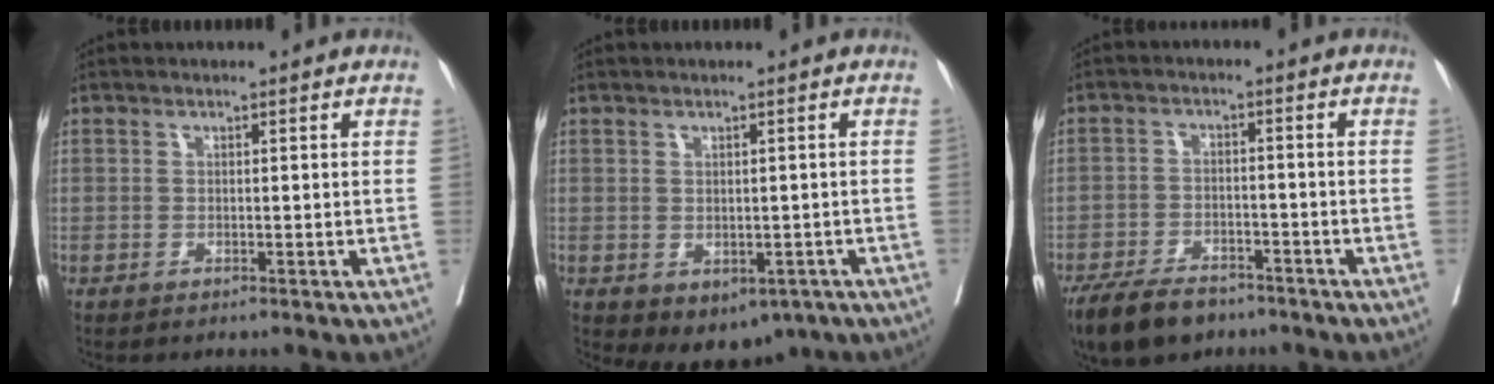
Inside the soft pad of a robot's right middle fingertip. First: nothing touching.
{"total": 6.0, "force": [-3.0, 4.1, 3.1], "torque": [-0.023, 0.003, -0.030]}
{"total": 9.0, "force": [-7.0, 3.9, 4.1], "torque": [-0.070, -0.008, -0.118]}